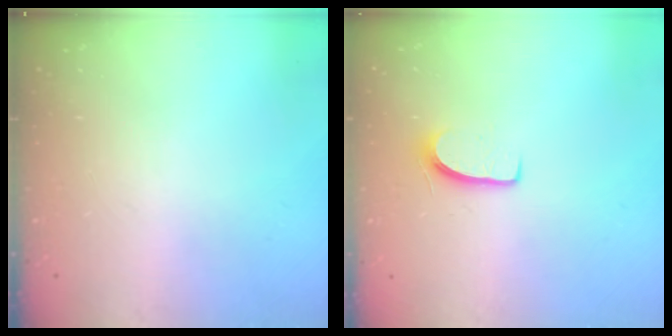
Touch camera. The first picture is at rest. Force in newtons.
{"total": 6.7, "press": 6.7, "slide": 0.5}